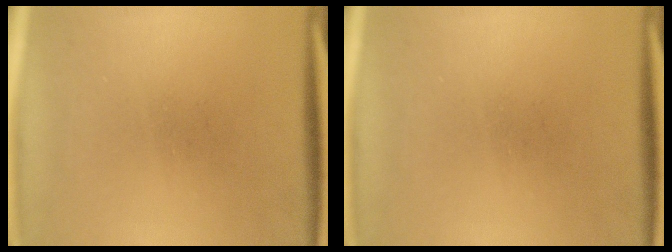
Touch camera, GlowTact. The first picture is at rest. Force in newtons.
{"total": 0.0}